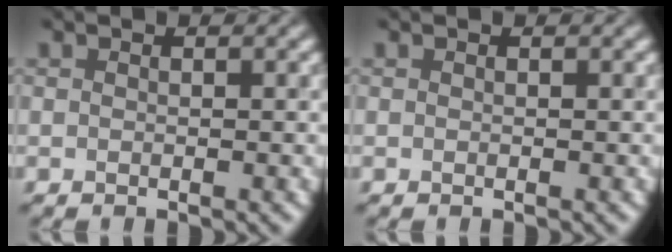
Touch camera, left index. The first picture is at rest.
{"total": 0.0}